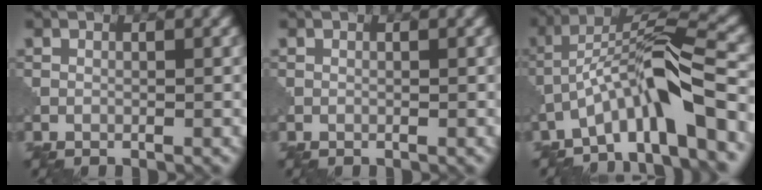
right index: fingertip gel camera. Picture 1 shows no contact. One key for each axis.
{"total": 0.0}
{"total": 7.9, "fx": -4.1, "fy": 1.3, "fz": 6.6, "tx": -0.115, "ty": 0.021, "tz": -0.079}